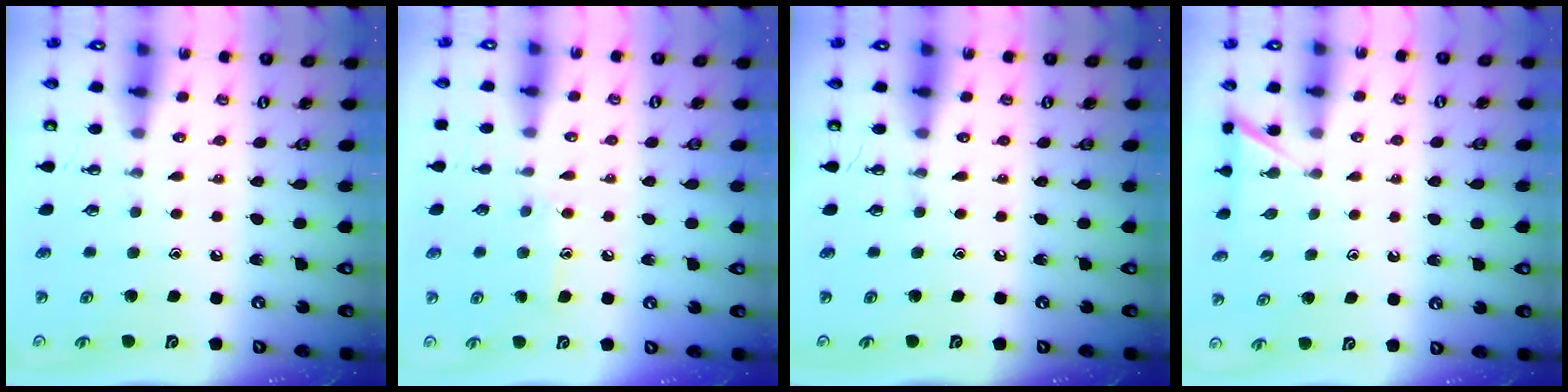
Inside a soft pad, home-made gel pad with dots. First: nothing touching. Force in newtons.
{"total": 6.6, "press": 6.6, "slide": 0.1}
{"total": 0.0}
{"total": 3.3, "press": 3.3, "slide": 0.4}